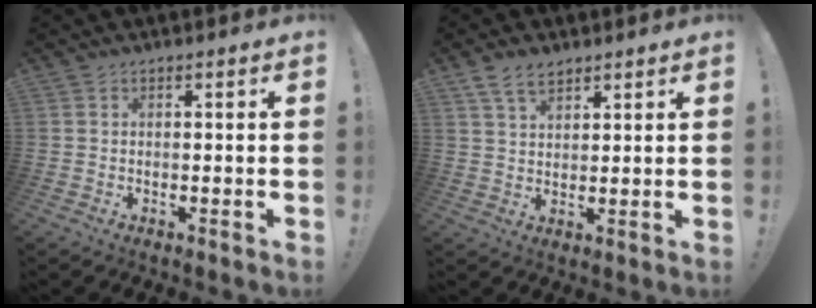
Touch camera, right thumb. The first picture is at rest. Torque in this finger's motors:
{"motor_torque": [-0.35, 0.35, 0.00, 0.00, 0.00]}